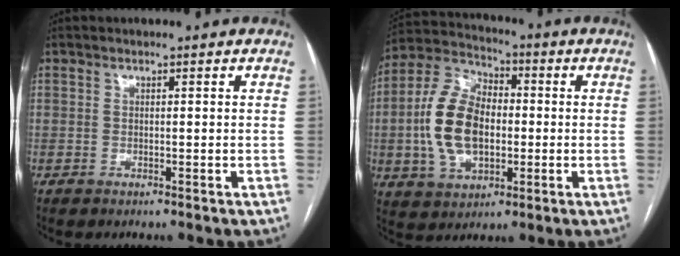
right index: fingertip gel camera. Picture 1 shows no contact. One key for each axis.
{"total": 13.8, "fx": -1.2, "fy": 8.2, "fz": 11.0, "tx": -0.248, "ty": 0.025, "tz": -0.018}